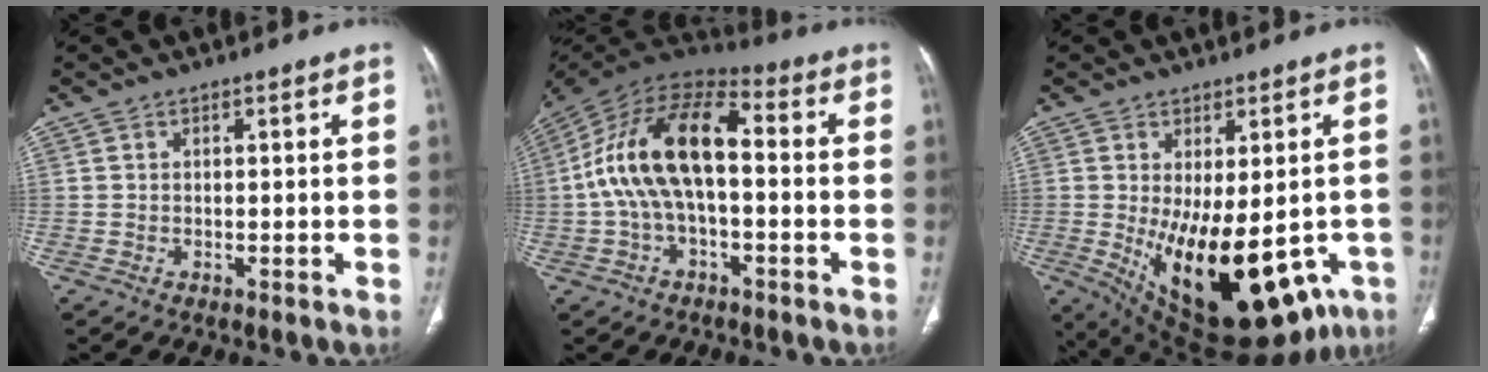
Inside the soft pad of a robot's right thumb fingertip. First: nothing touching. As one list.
[{"total": 17.4, "force": [-0.3, 8.9, 15.0], "torque": [-0.284, 0.047, -0.015]}, {"total": 22.6, "force": [-6.6, 11.1, 18.5], "torque": [-0.232, -0.023, -0.064]}]